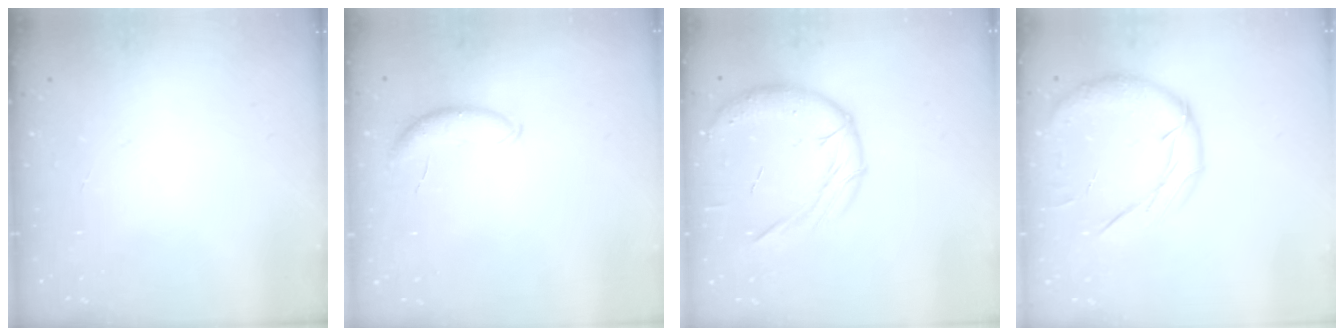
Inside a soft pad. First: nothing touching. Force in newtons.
{"total": 7.4, "press": 7.4, "slide": 1.1}
{"total": 16.1, "press": 15.9, "slide": 2.5}
{"total": 15.6, "press": 15.4, "slide": 2.7}